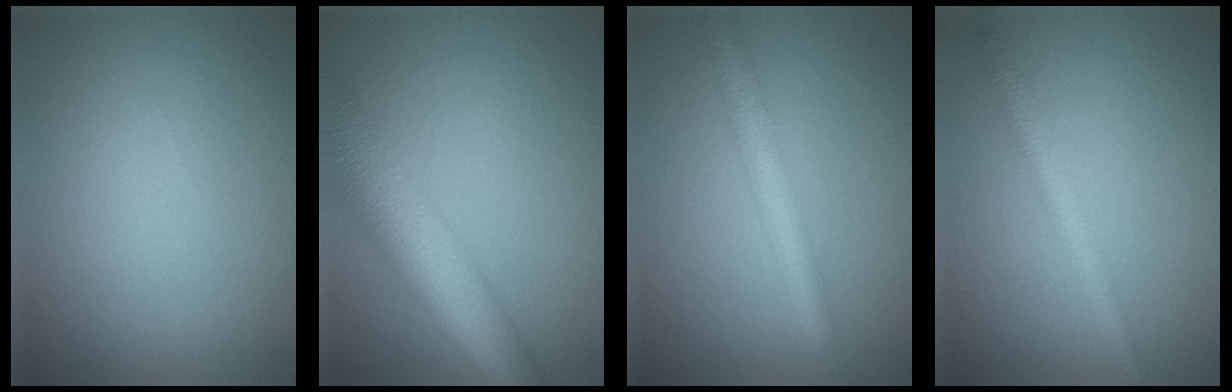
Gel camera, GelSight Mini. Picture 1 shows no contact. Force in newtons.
{"total": 12.0, "press": 12.0, "slide": 0.8}
{"total": 3.7, "press": 3.7, "slide": 0.1}
{"total": 2.4, "press": 2.4, "slide": 0.0}